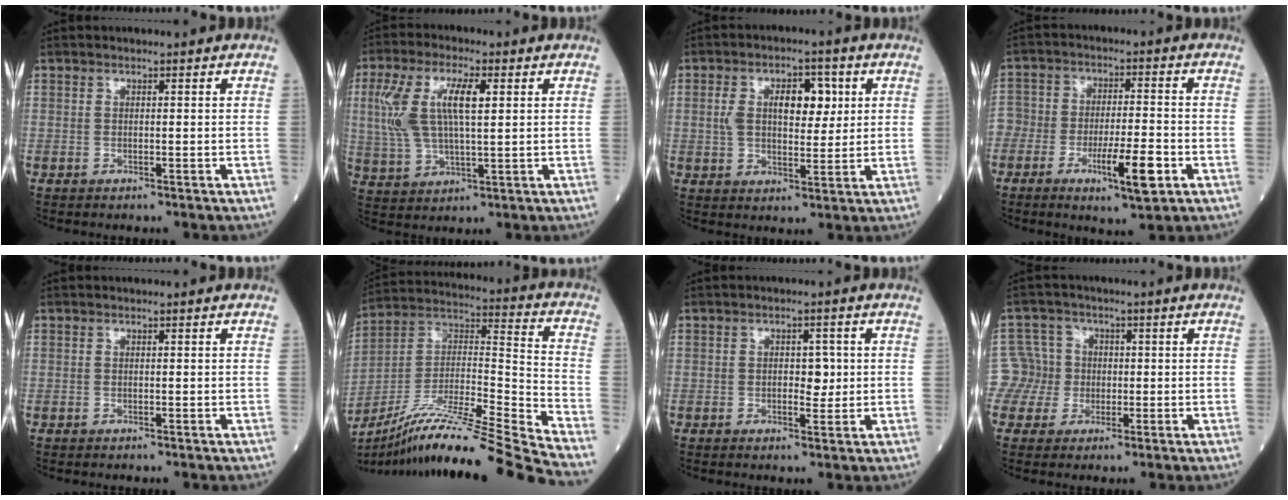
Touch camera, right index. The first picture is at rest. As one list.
[{"total": 10.7, "force": [2.5, 3.3, 9.8], "torque": [-0.225, 0.018, 0.053]}, {"total": 8.6, "force": [2.1, 4.2, 7.2], "torque": [-0.122, 0.019, 0.038]}, {"total": 11.1, "force": [-4.7, 3.1, 9.5], "torque": [-0.177, 0.006, -0.078]}, {"total": 0.0}, {"total": 25.5, "force": [-21.5, -2.2, 13.4], "torque": [-0.218, -0.021, -0.370]}, {"total": 2.9, "force": [0.1, 1.5, 2.4], "torque": [-0.030, 0.002, 0.002]}, {"total": 5.3, "force": [-0.6, 5.2, -0.3], "torque": [0.014, 0.021, -0.012]}]